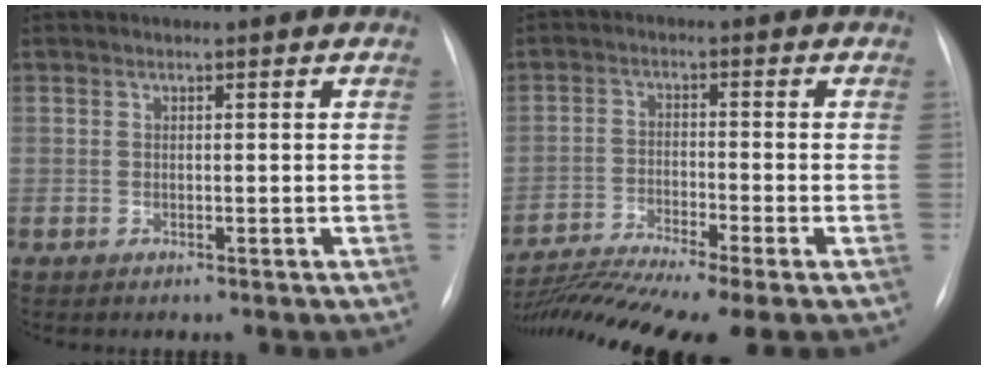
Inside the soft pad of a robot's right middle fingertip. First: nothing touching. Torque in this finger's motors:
{"motor_torque": [1.09, -1.05, 0.32, 0.09]}